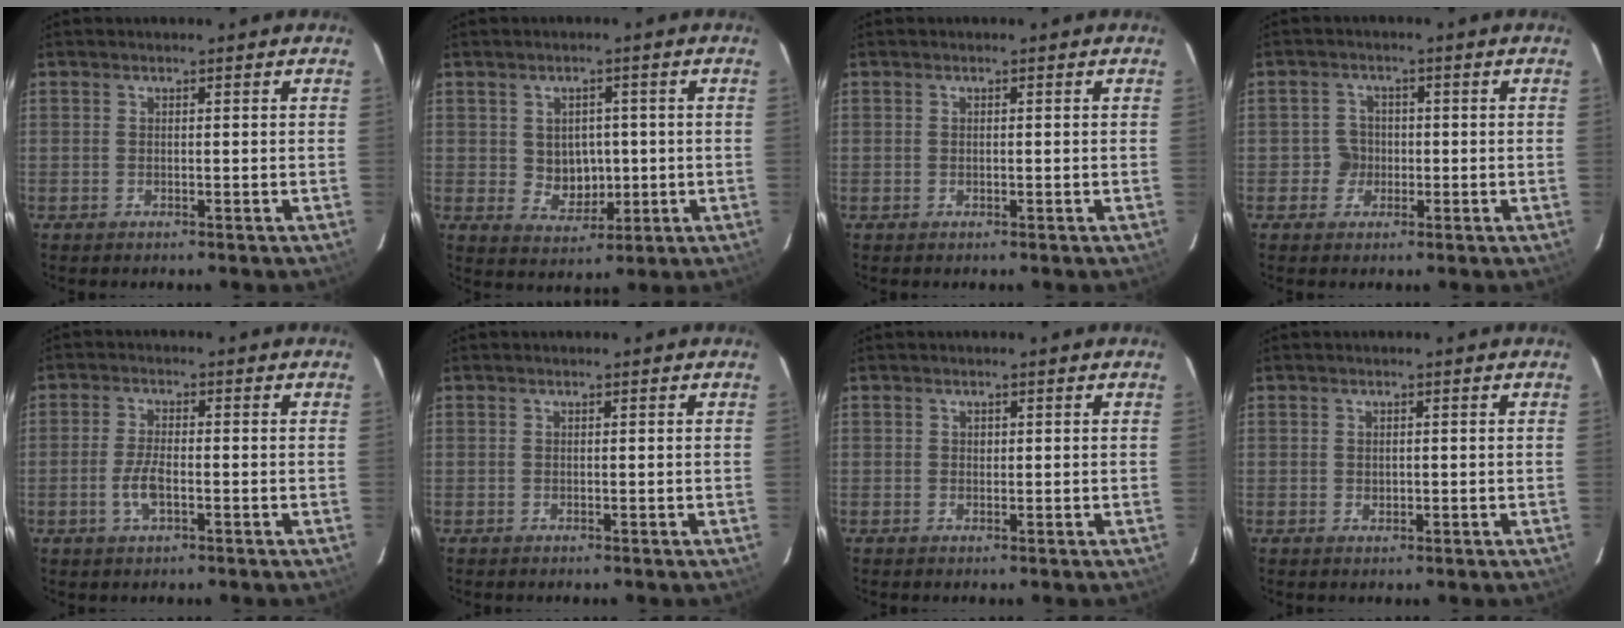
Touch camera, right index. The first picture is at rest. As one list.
[{"total": 5.7, "force": [0.1, 5.1, 2.7], "torque": [-0.049, 0.006, 0.016]}, {"total": 0.0}, {"total": 3.2, "force": [-0.8, 3.2, 0.1], "torque": [0.004, 0.012, -0.014]}, {"total": 4.4, "force": [-1.6, 1.5, 3.8], "torque": [-0.081, -0.002, -0.030]}, {"total": 0.0}, {"total": 0.5, "force": [0.2, 0.5, 0.1], "torque": [0.002, 0.002, 0.004]}, {"total": 0.8, "force": [0.1, 0.7, 0.4], "torque": [-0.004, 0.002, 0.003]}]